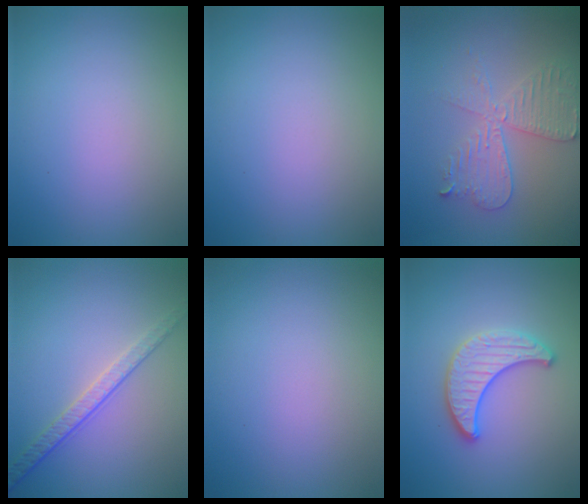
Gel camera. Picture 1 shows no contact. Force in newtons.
{"total": 0.0}
{"total": 3.9, "press": 3.9, "slide": 0.6}
{"total": 2.4, "press": 2.0, "slide": 1.4}
{"total": 0.0}
{"total": 3.3, "press": 3.2, "slide": 1.0}